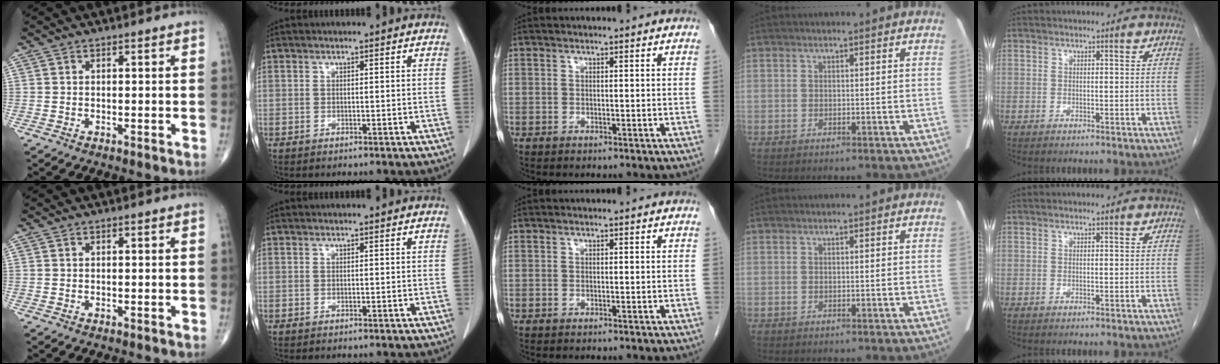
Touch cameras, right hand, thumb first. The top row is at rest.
{}